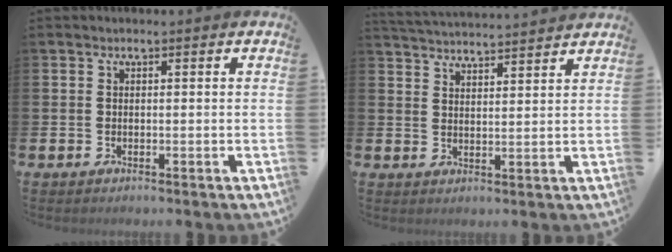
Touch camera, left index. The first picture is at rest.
{"total": 4.1, "force": [4.1, -0.2, 0.0], "torque": [-0.005, -0.032, 0.071]}